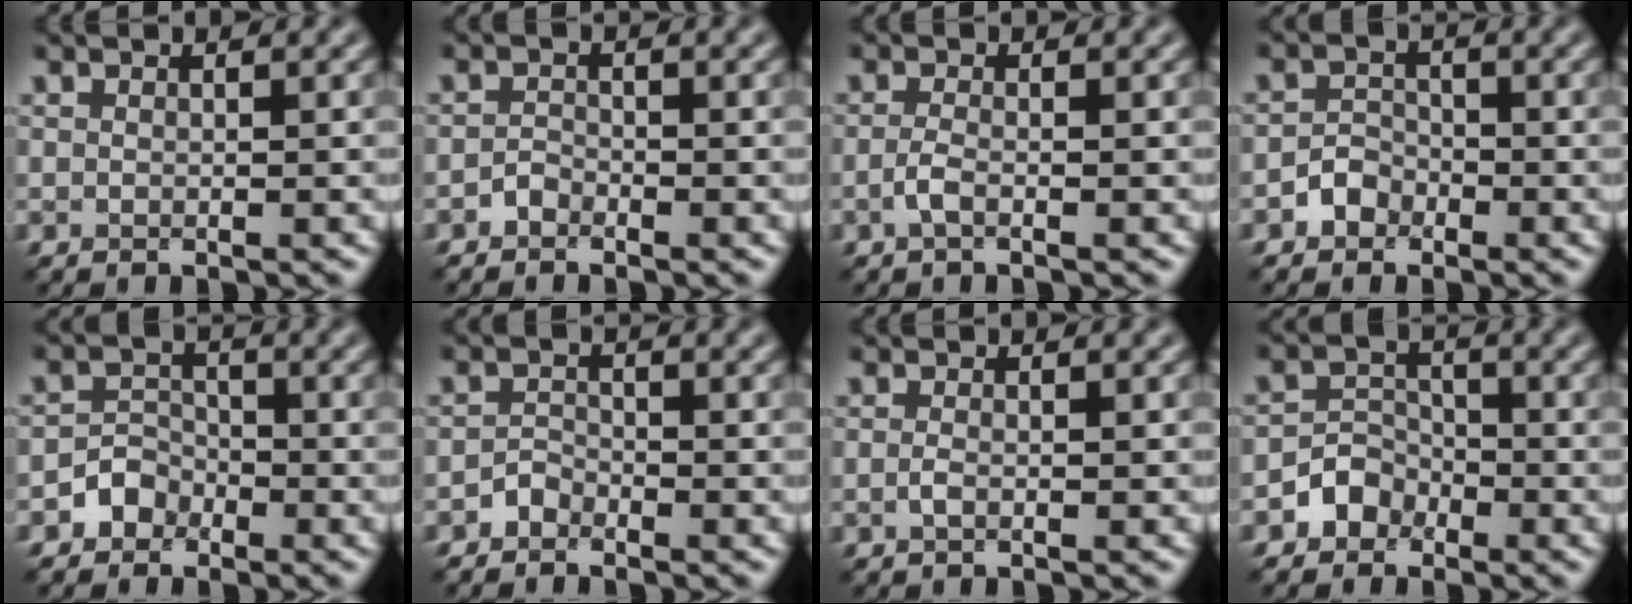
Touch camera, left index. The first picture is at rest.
{"total": 1.0, "force": [-0.8, 0.5, 0.3], "torque": [-0.003, 0.003, -0.018]}
{"total": 1.4, "force": [-0.6, 0.4, 1.1], "torque": [-0.026, 0.001, -0.016]}
{"total": 1.8, "force": [-1.2, 1.3, 0.5], "torque": [-0.002, 0.009, -0.023]}
{"total": 2.1, "force": [-1.3, 1.6, 0.3], "torque": [0.004, 0.011, -0.027]}
{"total": 1.3, "force": [-1.1, 0.6, 0.2], "torque": [-0.001, 0.007, -0.023]}
{"total": 0.7, "force": [-0.3, 0.2, 0.6], "torque": [-0.016, -0.002, -0.007]}
{"total": 2.4, "force": [-1.5, 1.8, 0.4], "torque": [0.004, 0.012, -0.031]}